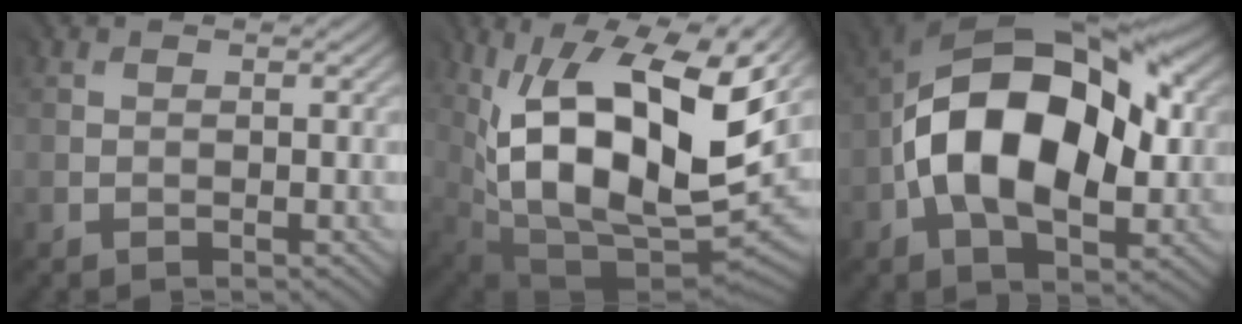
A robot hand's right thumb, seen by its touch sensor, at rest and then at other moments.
{"total": 17.4, "force": [4.8, 9.3, 13.9], "torque": [-0.272, 0.002, 0.094]}
{"total": 15.8, "force": [-0.6, 9.5, 12.6], "torque": [-0.207, 0.018, -0.024]}